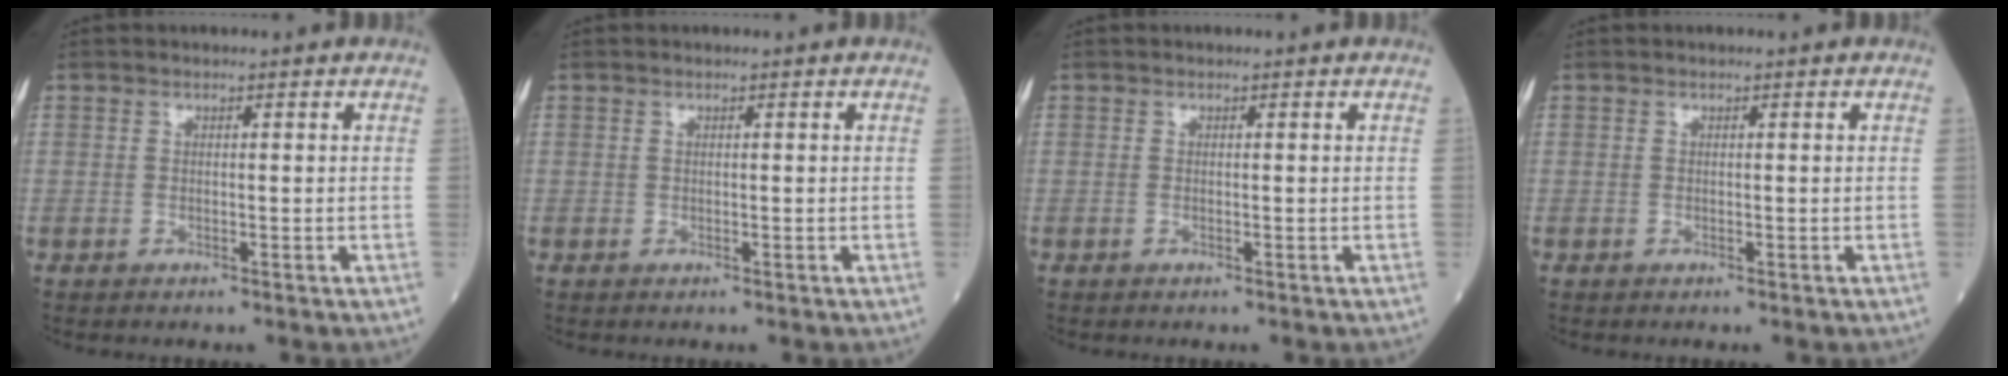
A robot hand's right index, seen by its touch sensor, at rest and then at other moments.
{"total": 0.0}
{"total": 0.0}
{"total": 0.0}